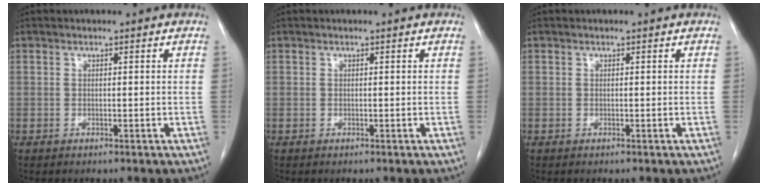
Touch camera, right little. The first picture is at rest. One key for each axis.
{"total": 0.0}
{"total": 0.0}